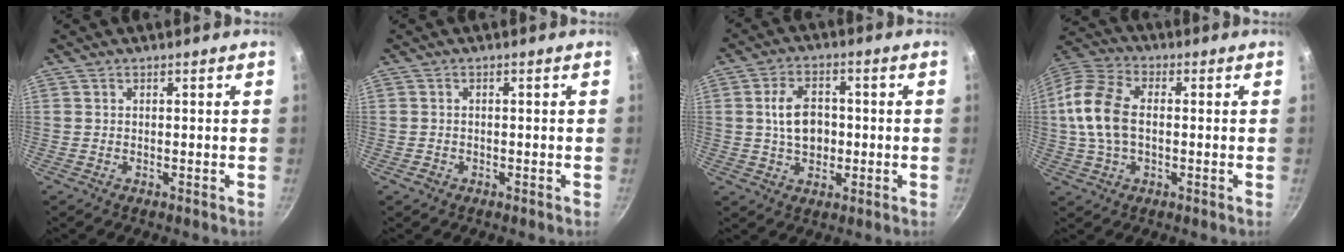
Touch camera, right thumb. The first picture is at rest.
{"total": 1.1, "force": [-0.6, 0.9, 0.3], "torque": [-0.007, 0.006, -0.007]}
{"total": 8.7, "force": [0.1, 6.0, 6.4], "torque": [-0.087, 0.011, -0.001]}
{"total": 12.8, "force": [0.1, 8.0, 10.0], "torque": [-0.194, 0.025, -0.011]}